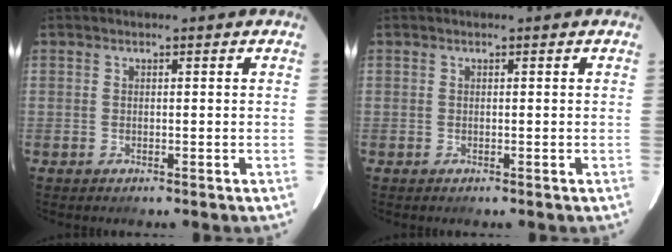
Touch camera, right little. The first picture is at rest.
{"total": 0.0}